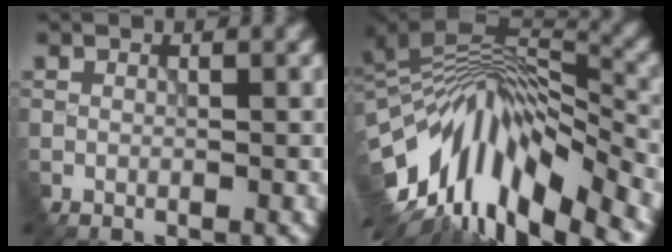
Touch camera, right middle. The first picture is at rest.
{"total": 13.6, "force": [-5.6, 5.5, 11.1], "torque": [-0.214, 0.019, -0.097]}